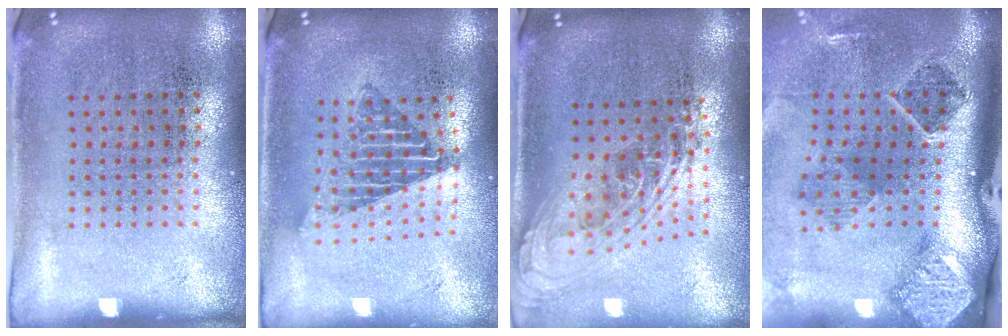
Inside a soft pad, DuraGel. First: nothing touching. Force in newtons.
{"total": 1.6, "press": 1.3, "slide": 0.9}
{"total": 2.2, "press": 1.6, "slide": 1.4}
{"total": 2.9, "press": 1.8, "slide": 2.3}